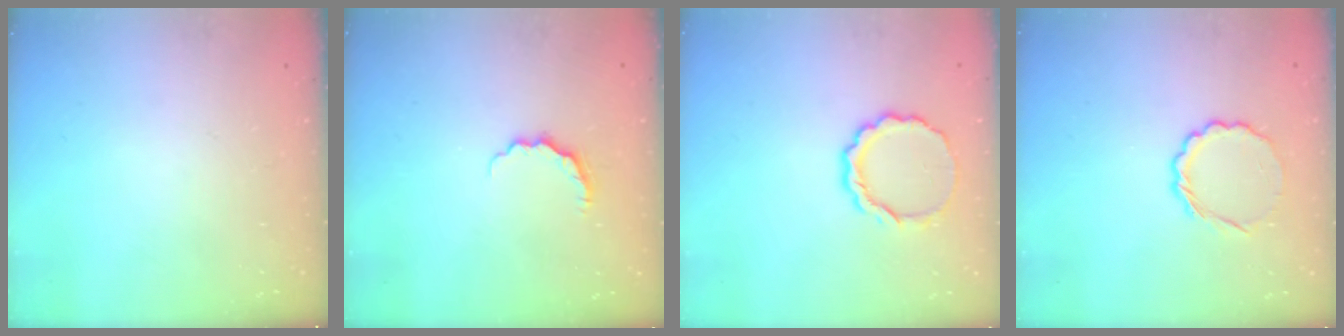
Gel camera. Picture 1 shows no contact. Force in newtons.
{"total": 4.5, "press": 4.4, "slide": 0.9}
{"total": 8.6, "press": 8.5, "slide": 1.2}
{"total": 5.9, "press": 5.8, "slide": 1.4}